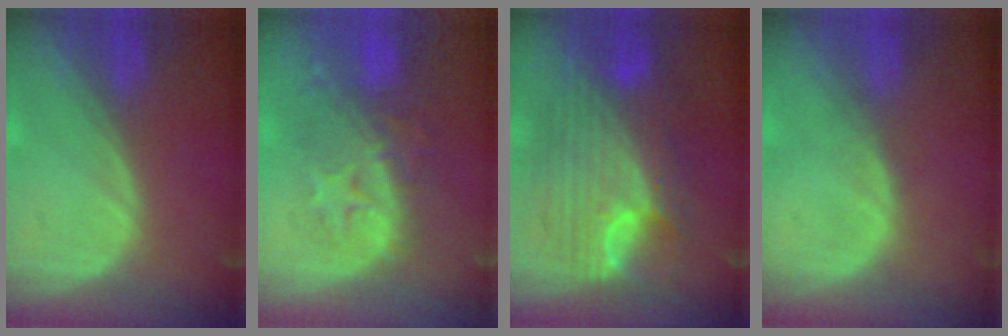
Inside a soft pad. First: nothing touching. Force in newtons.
{"total": 10.1, "press": 8.8, "slide": 4.9}
{"total": 11.8, "press": 11.7, "slide": 1.1}
{"total": 0.7, "press": 0.6, "slide": 0.2}